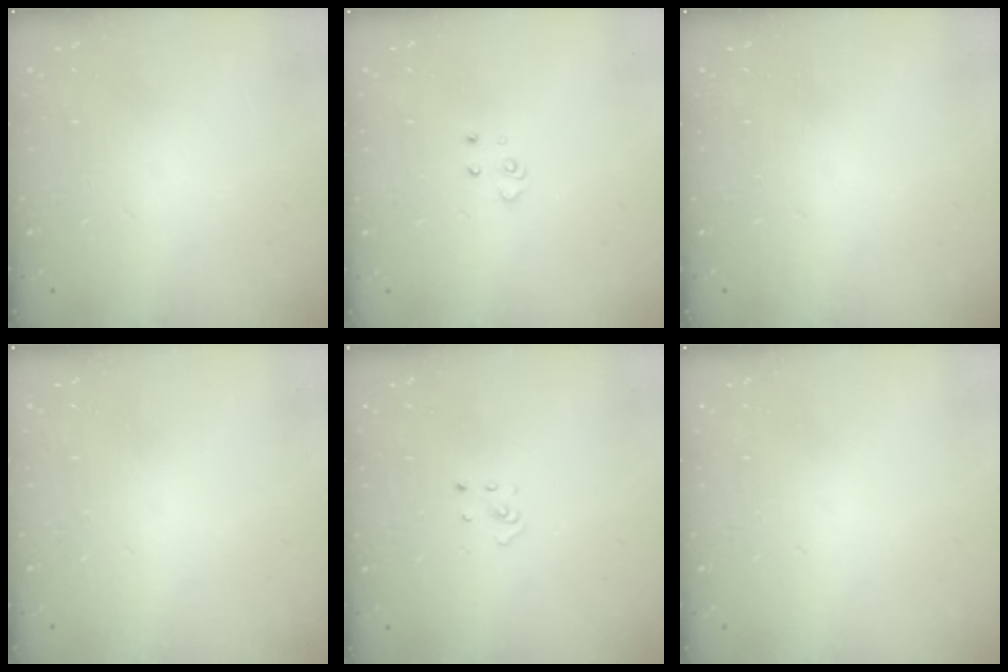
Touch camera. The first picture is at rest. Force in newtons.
{"total": 4.0, "press": 4.0, "slide": 0.4}
{"total": 0.0}
{"total": 0.0}
{"total": 1.9, "press": 1.9, "slide": 0.1}
{"total": 0.0}